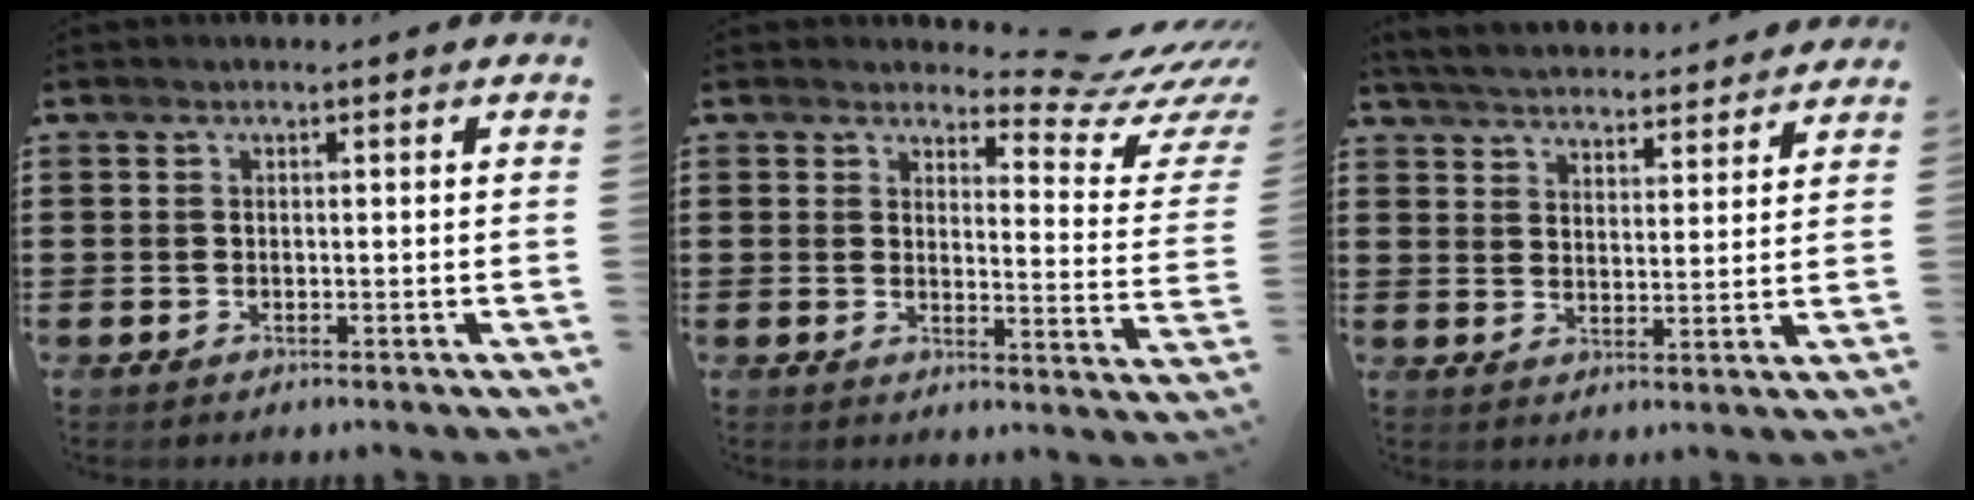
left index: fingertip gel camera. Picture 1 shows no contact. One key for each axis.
{"total": 6.8, "fx": 5.9, "fy": 1.0, "fz": 3.2, "tx": -0.058, "ty": -0.046, "tz": 0.097}
{"total": 4.6, "fx": 4.6, "fy": 0.3, "fz": 0.4, "tx": -0.029, "ty": -0.025, "tz": 0.080}